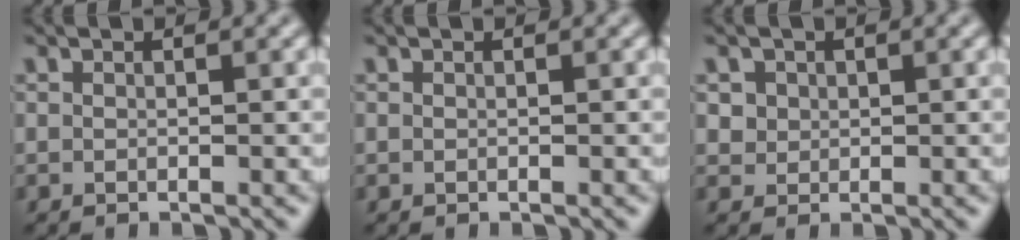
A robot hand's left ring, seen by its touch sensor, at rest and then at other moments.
{"total": 0.0}
{"total": 1.9, "force": [0.7, 1.6, 0.6], "torque": [-0.017, 0.000, 0.032]}